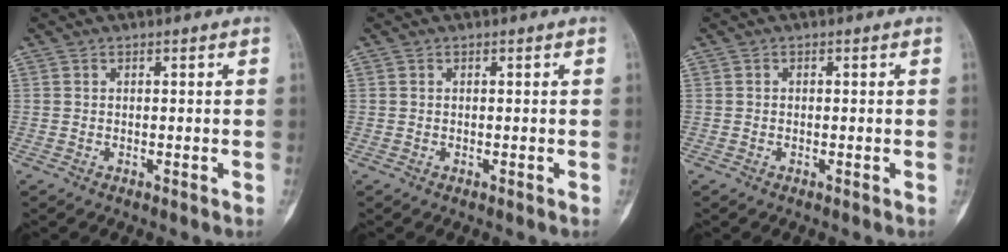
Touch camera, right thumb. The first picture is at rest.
{"total": 0.0}
{"total": 0.0}